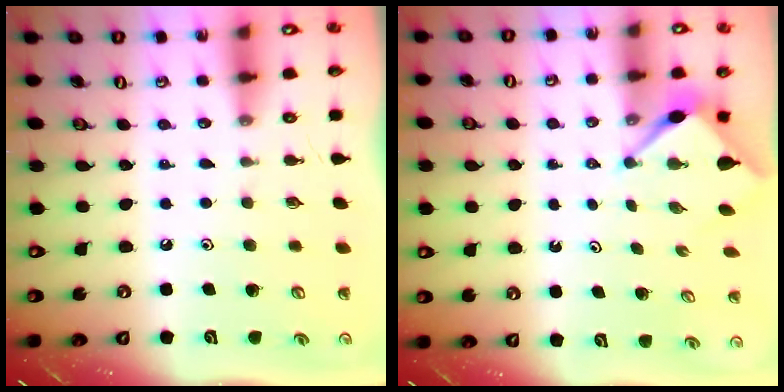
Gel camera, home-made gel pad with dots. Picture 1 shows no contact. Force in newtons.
{"total": 2.8, "press": 2.8, "slide": 0.3}